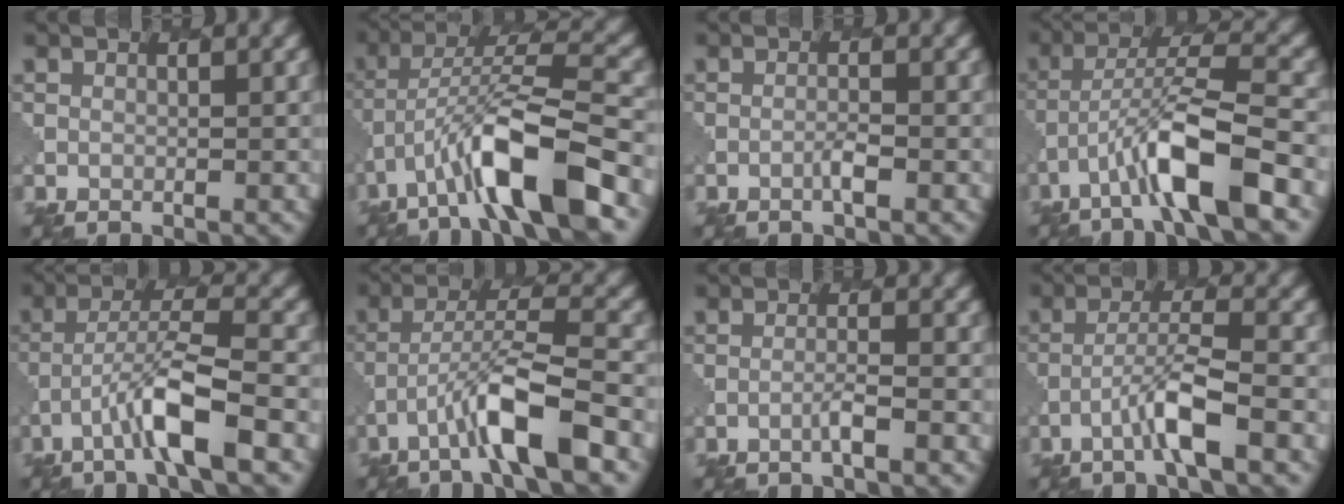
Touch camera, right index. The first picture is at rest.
{"total": 10.4, "force": [-5.1, 2.8, 8.6], "torque": [-0.158, 0.012, -0.091]}
{"total": 0.8, "force": [-0.3, 0.0, 0.7], "torque": [-0.013, 0.003, -0.007]}
{"total": 8.3, "force": [-4.2, 1.8, 6.9], "torque": [-0.127, 0.010, -0.075]}
{"total": 6.1, "force": [-3.1, 0.9, 5.1], "torque": [-0.098, 0.007, -0.061]}
{"total": 7.1, "force": [-3.9, 1.2, 5.8], "torque": [-0.109, 0.009, -0.071]}
{"total": 1.2, "force": [-0.6, 0.0, 1.1], "torque": [-0.014, 0.008, -0.018]}
{"total": 4.0, "force": [-2.0, 0.3, 3.5], "torque": [-0.066, 0.011, -0.046]}